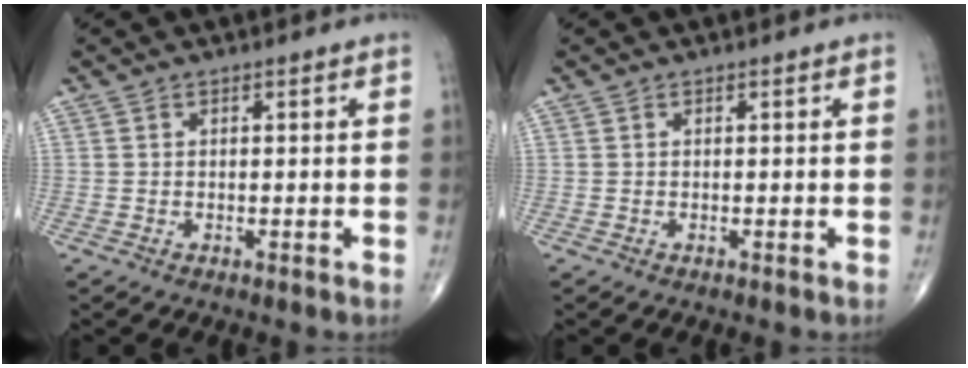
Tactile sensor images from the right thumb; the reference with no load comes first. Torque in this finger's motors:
{"motor_torque": [0.00, -0.12, 0.09, -0.03, -0.04]}